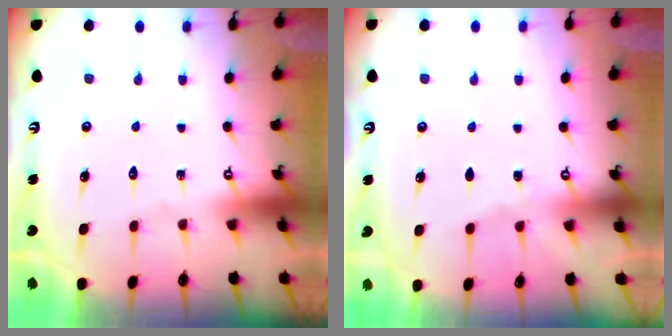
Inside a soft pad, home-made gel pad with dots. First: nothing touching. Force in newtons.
{"total": 2.3, "press": 2.3, "slide": 0.3}